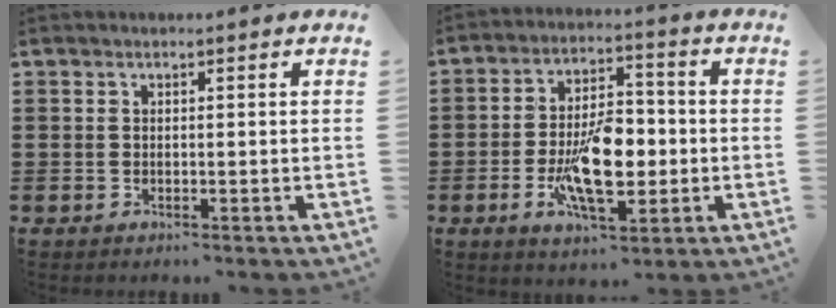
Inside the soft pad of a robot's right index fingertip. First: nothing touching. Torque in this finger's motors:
{"motor_torque": [2.14, 0.00, 1.05, 0.21]}